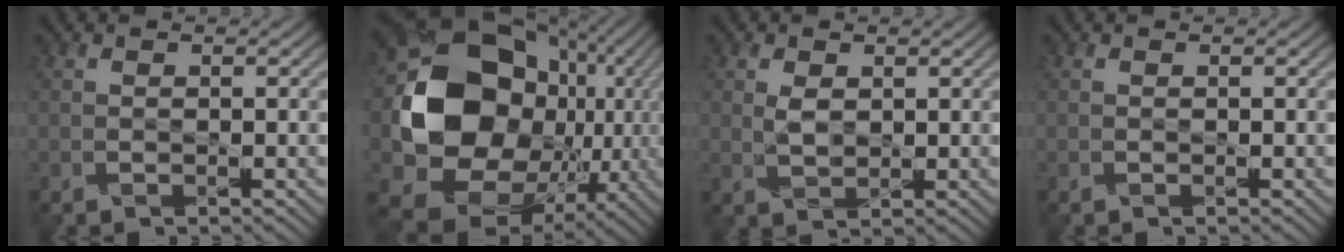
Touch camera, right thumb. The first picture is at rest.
{"total": 21.6, "force": [0.3, 17.6, 12.6], "torque": [-0.300, -0.035, 0.040]}
{"total": 2.3, "force": [0.8, 1.4, 1.6], "torque": [-0.039, -0.003, 0.018]}
{"total": 0.0}